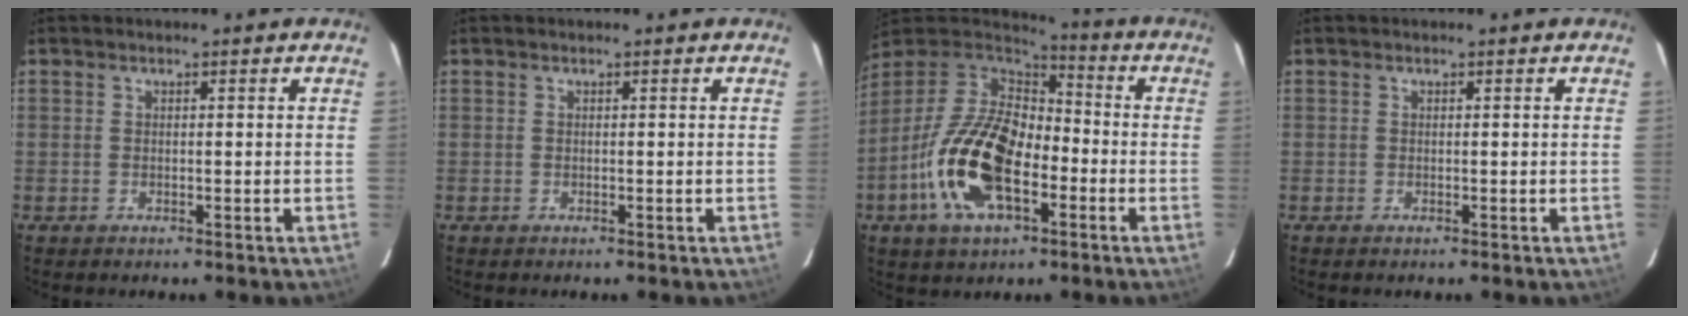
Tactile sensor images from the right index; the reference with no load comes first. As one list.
[{"total": 0.0}, {"total": 19.3, "force": [-6.6, 10.2, 15.1], "torque": [-0.317, -0.014, -0.124]}, {"total": 0.0}]